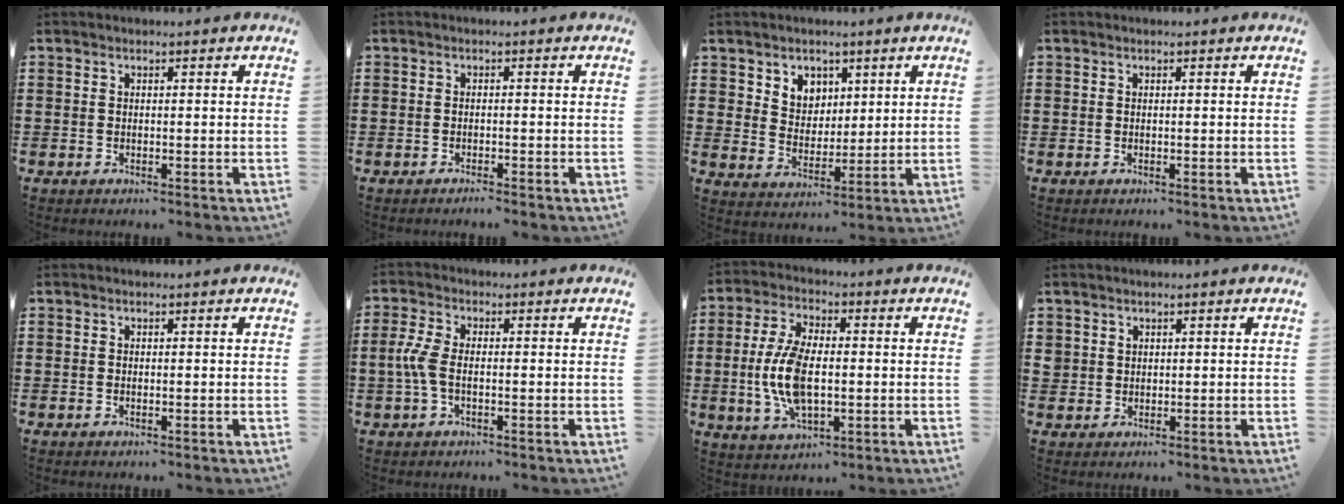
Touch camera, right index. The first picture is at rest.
{"total": 1.0, "force": [-1.0, -0.1, 0.3], "torque": [-0.007, -0.002, -0.019]}
{"total": 4.9, "force": [3.0, 3.9, 0.4], "torque": [-0.022, 0.003, 0.053]}
{"total": 0.0}
{"total": 0.0}
{"total": 4.4, "force": [-0.7, 1.8, 4.0], "torque": [-0.109, -0.010, -0.022]}
{"total": 9.6, "force": [-0.9, 4.5, 8.4], "torque": [-0.196, -0.008, -0.022]}
{"total": 1.7, "force": [1.0, 1.3, 0.1], "torque": [-0.007, 0.007, 0.019]}